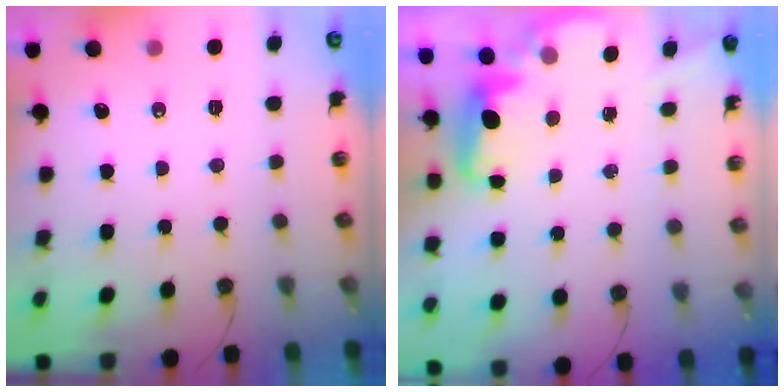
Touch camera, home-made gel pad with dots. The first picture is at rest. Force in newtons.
{"total": 2.6, "press": 2.4, "slide": 0.8}